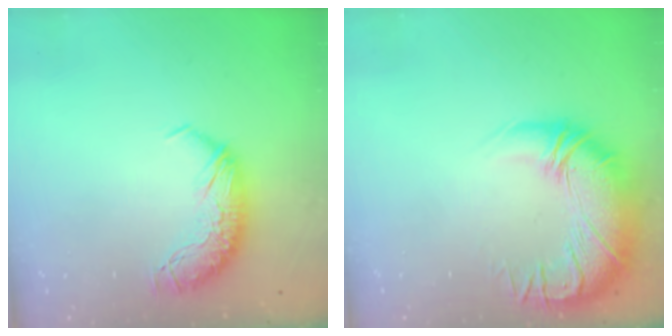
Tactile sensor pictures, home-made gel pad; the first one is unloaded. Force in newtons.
{"total": 4.8, "press": 3.3, "slide": 3.5}